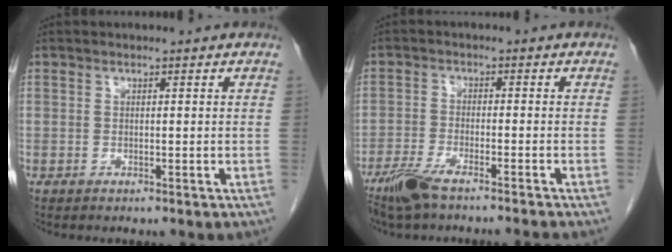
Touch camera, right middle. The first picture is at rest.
{"total": 7.3, "force": [-6.0, 0.1, 4.2], "torque": [-0.075, -0.017, -0.108]}